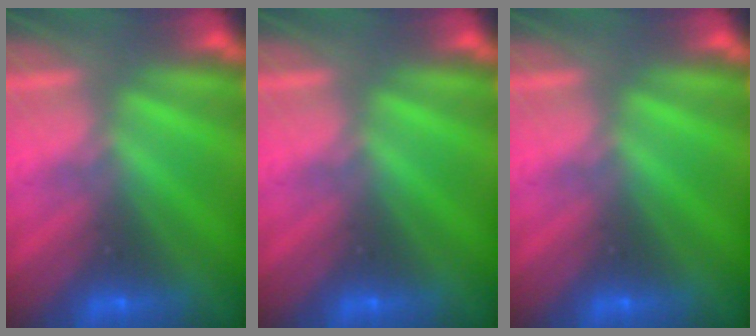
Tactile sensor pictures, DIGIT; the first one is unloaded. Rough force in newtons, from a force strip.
{"total": 0.0}
{"total": 0.0}